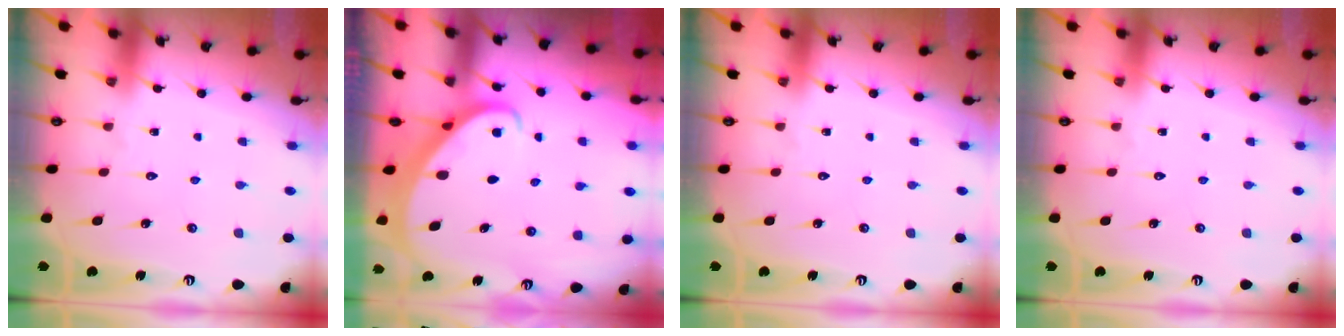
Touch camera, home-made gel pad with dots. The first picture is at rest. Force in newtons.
{"total": 2.5, "press": 2.5, "slide": 0.2}
{"total": 0.0}
{"total": 0.0}